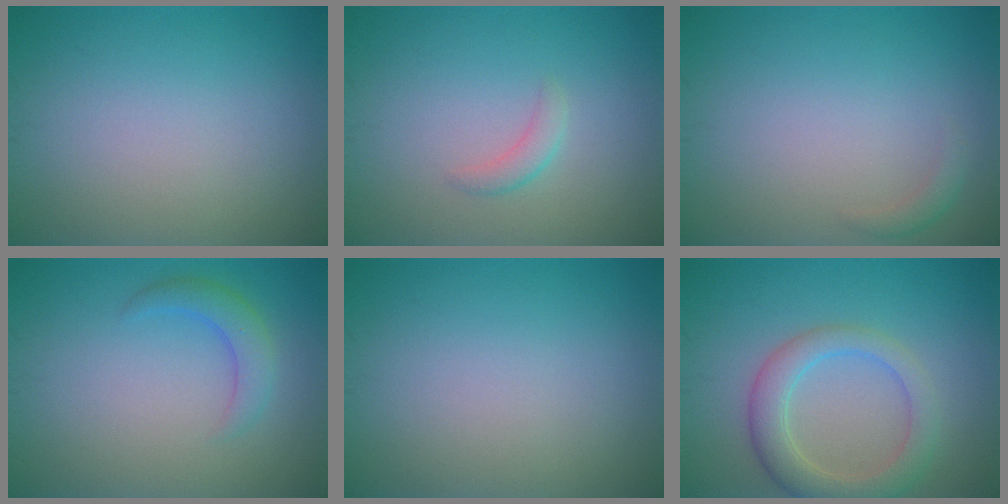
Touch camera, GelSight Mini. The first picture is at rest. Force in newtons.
{"total": 1.3, "press": 1.3, "slide": 0.1}
{"total": 1.0, "press": 1.0, "slide": 0.0}
{"total": 2.5, "press": 2.5, "slide": 0.2}
{"total": 0.0}
{"total": 4.4, "press": 4.4, "slide": 0.4}